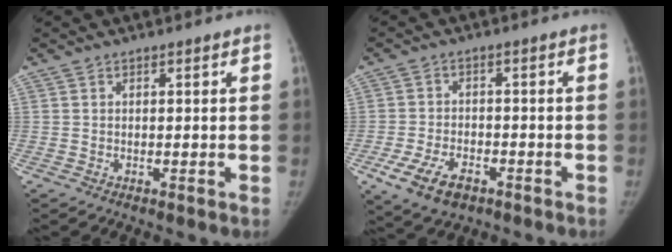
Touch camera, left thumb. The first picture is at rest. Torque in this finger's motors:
{"motor_torque": [0.50, 0.69, 0.59, -0.86, 0.26]}